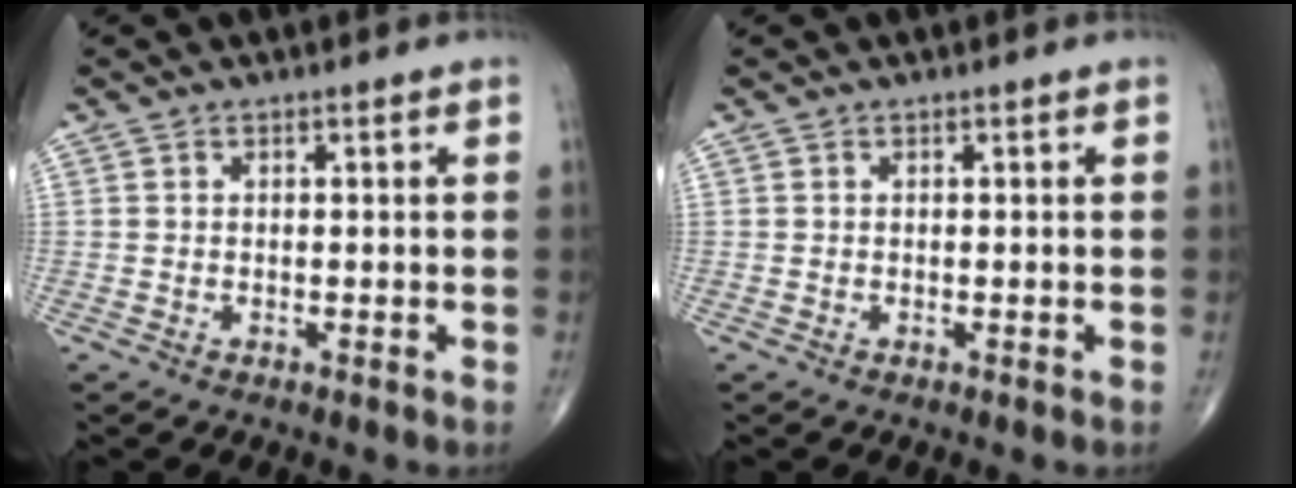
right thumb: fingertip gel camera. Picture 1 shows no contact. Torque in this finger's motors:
{"motor_torque": [-0.07, 0.09, 0.00, 0.00, 0.00]}